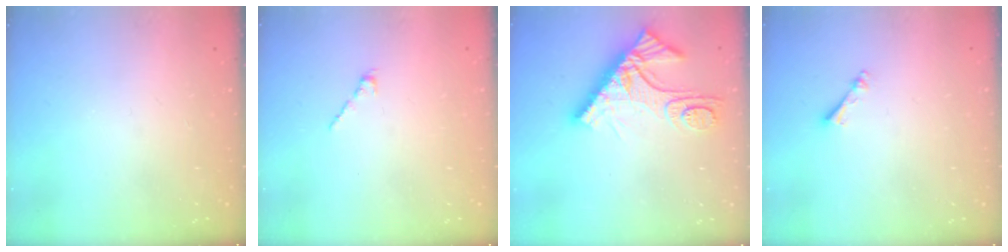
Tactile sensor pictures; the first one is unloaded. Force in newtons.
{"total": 2.1, "press": 2.0, "slide": 0.7}
{"total": 12.1, "press": 12.0, "slide": 1.1}
{"total": 2.4, "press": 2.3, "slide": 0.4}